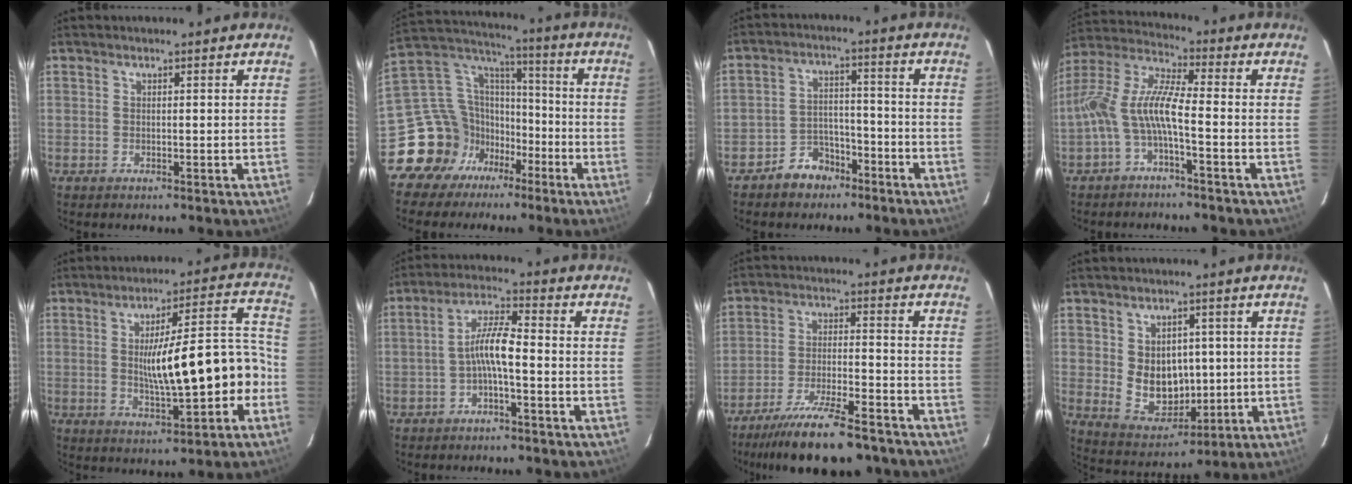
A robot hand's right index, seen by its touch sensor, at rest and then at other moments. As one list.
[{"total": 15.7, "force": [-9.2, 12.1, 4.0], "torque": [-0.102, 0.062, -0.154]}, {"total": 6.8, "force": [-5.0, 4.4, 1.3], "torque": [-0.035, 0.025, -0.073]}, {"total": 10.1, "force": [-3.2, 2.1, 9.3], "torque": [-0.209, 0.012, -0.064]}, {"total": 14.7, "force": [-2.8, 3.4, 14.0], "torque": [-0.211, 0.015, -0.024]}, {"total": 5.7, "force": [-2.0, 0.8, 5.3], "torque": [-0.110, 0.015, -0.036]}, {"total": 17.2, "force": [-14.5, 3.6, 8.6], "torque": [-0.172, -0.021, -0.223]}, {"total": 9.9, "force": [0.5, 7.9, 5.9], "torque": [-0.110, -0.007, 0.037]}]